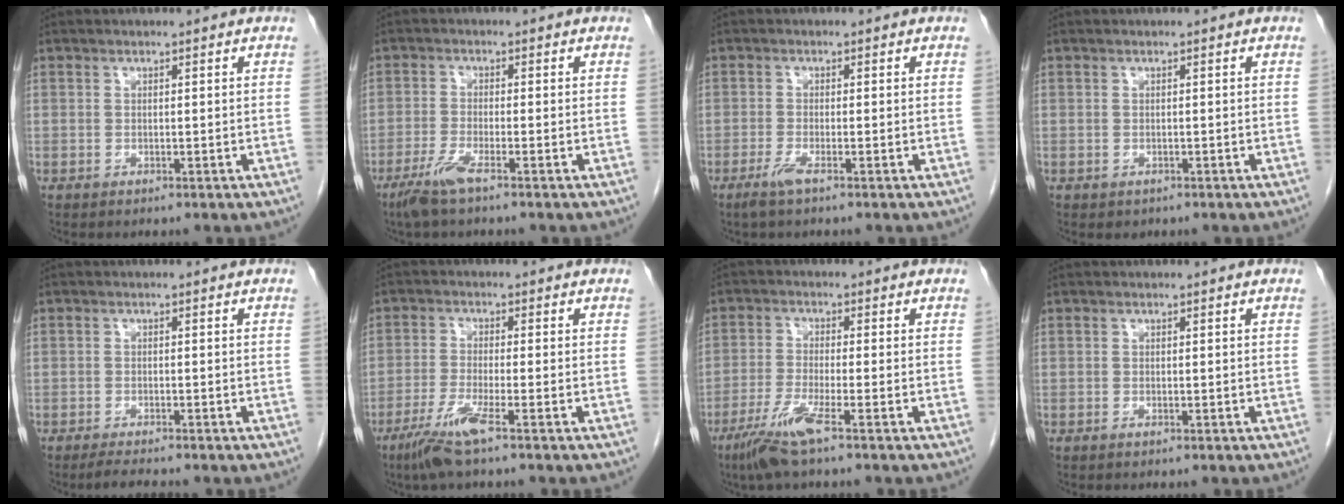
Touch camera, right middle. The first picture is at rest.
{"total": 4.0, "force": [-2.7, 0.1, 2.9], "torque": [-0.067, -0.010, -0.059]}
{"total": 2.1, "force": [-1.4, -0.1, 1.6], "torque": [-0.039, -0.005, -0.031]}
{"total": 0.6, "force": [-0.3, 0.5, 0.1], "torque": [-0.005, 0.002, 0.001]}
{"total": 2.7, "force": [-2.4, 0.0, 1.2], "torque": [-0.029, -0.009, -0.040]}
{"total": 5.5, "force": [-3.4, -0.4, 4.3], "torque": [-0.089, -0.015, -0.072]}
{"total": 5.9, "force": [-3.7, -0.4, 4.6], "torque": [-0.096, -0.016, -0.077]}
{"total": 0.0}